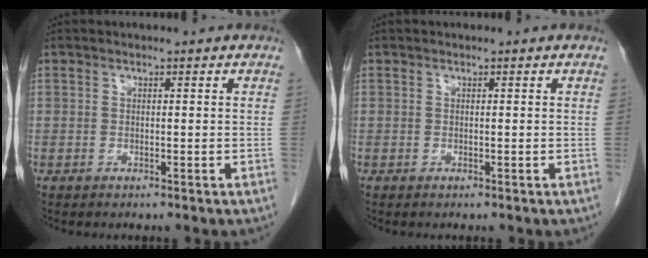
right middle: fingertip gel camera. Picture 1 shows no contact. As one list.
[{"total": 0.0}]